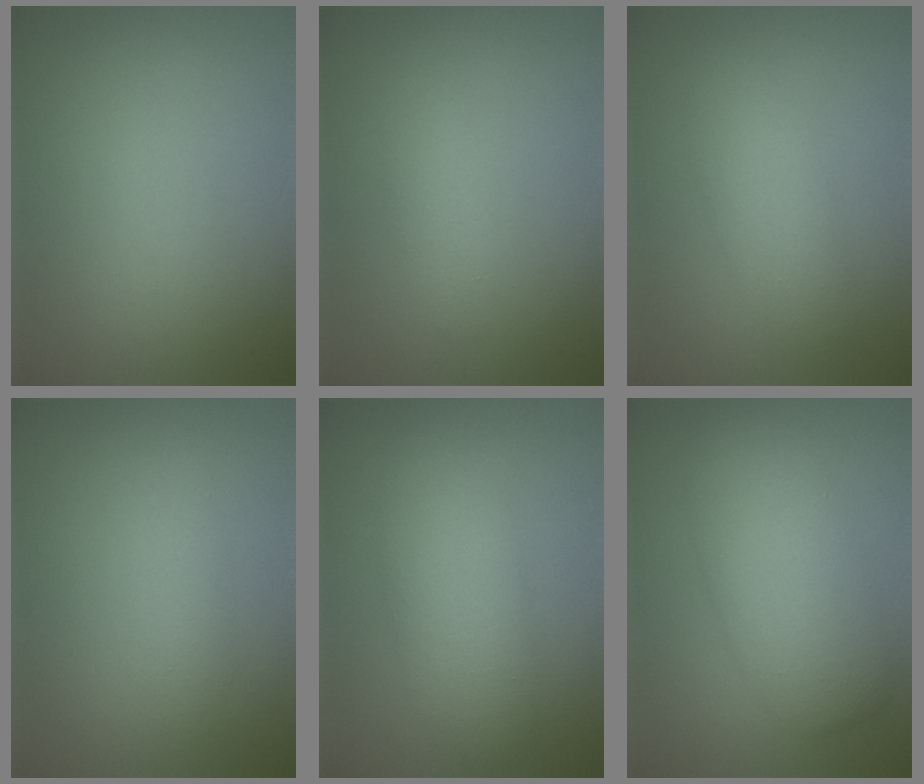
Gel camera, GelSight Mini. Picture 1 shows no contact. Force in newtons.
{"total": 1.5, "press": 1.5, "slide": 0.1}
{"total": 2.6, "press": 2.6, "slide": 0.0}
{"total": 1.6, "press": 1.6, "slide": 0.1}
{"total": 4.6, "press": 4.6, "slide": 0.1}
{"total": 6.3, "press": 6.3, "slide": 0.2}